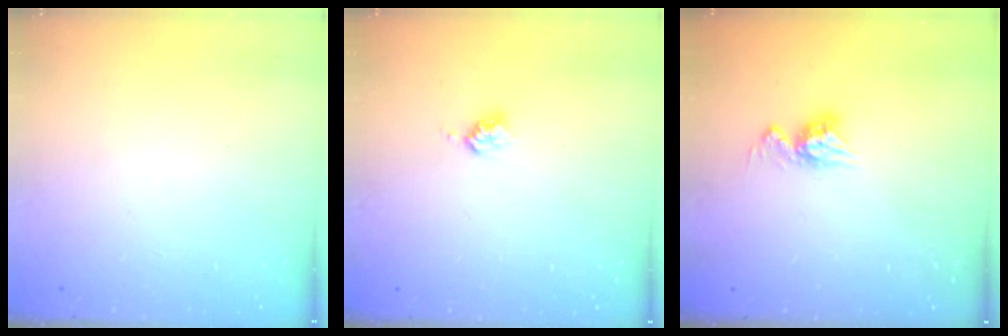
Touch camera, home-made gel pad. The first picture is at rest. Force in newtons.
{"total": 2.5, "press": 2.5, "slide": 0.3}
{"total": 8.0, "press": 8.0, "slide": 0.7}